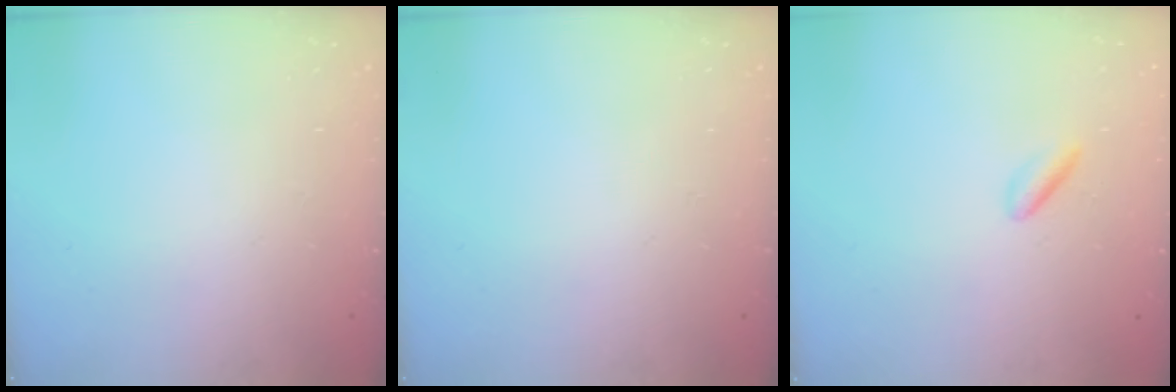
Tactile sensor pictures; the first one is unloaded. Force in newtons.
{"total": 0.0}
{"total": 1.9, "press": 1.7, "slide": 0.8}